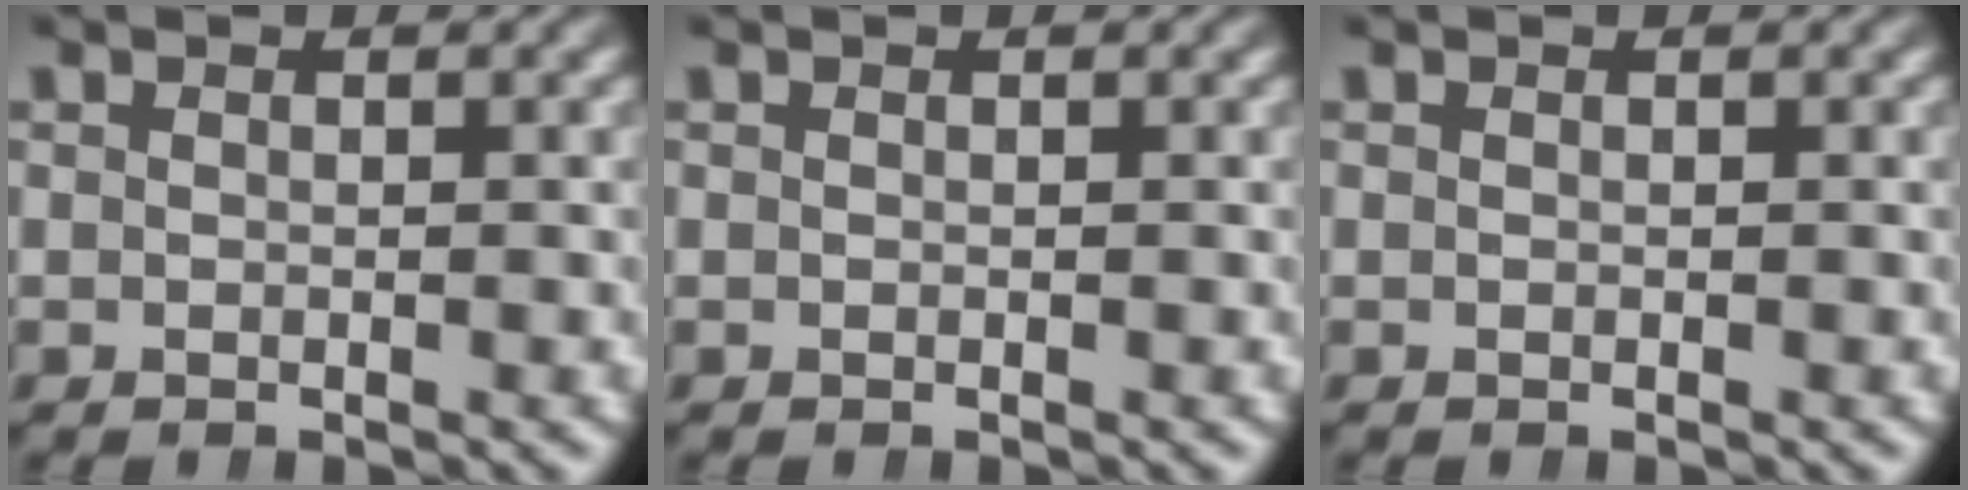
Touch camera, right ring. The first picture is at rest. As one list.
[{"total": 0.0}, {"total": 0.0}]